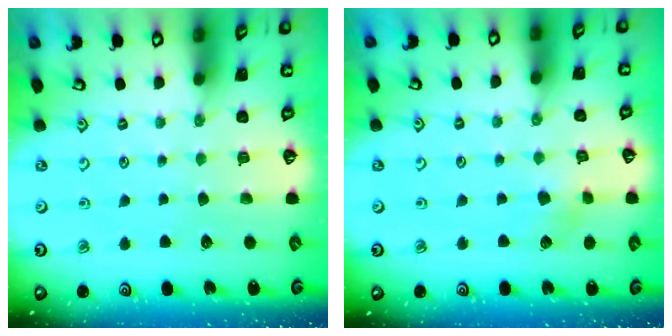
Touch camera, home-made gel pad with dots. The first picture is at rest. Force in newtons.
{"total": 3.7, "press": 3.7, "slide": 0.5}